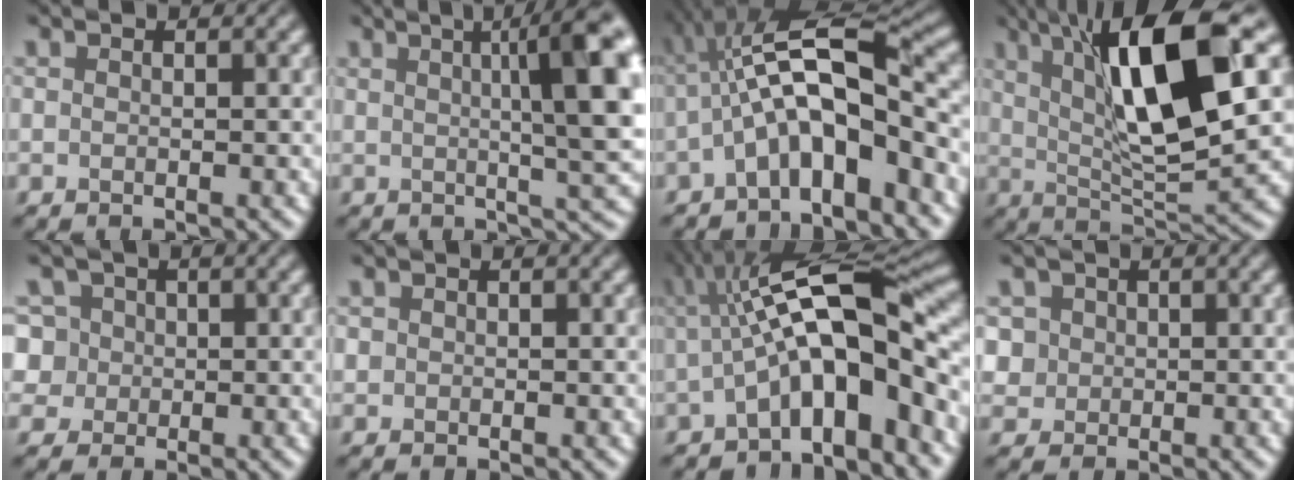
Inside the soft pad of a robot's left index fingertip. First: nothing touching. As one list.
[{"total": 11.9, "force": [2.5, 3.0, 11.2], "torque": [-0.119, 0.007, 0.028]}, {"total": 8.6, "force": [-2.6, 2.8, 7.7], "torque": [-0.126, 0.022, -0.054]}, {"total": 12.5, "force": [3.8, 3.2, 11.5], "torque": [-0.184, 0.005, 0.064]}, {"total": 6.5, "force": [1.8, 5.8, 2.4], "torque": [-0.044, 0.029, 0.001]}, {"total": 0.6, "force": [0.1, 0.5, -0.1], "torque": [0.001, -0.002, 0.003]}, {"total": 10.6, "force": [-0.9, 3.2, 10.1], "torque": [-0.151, 0.015, -0.027]}, {"total": 2.8, "force": [0.8, 2.6, 0.6], "torque": [-0.017, 0.001, 0.019]}]